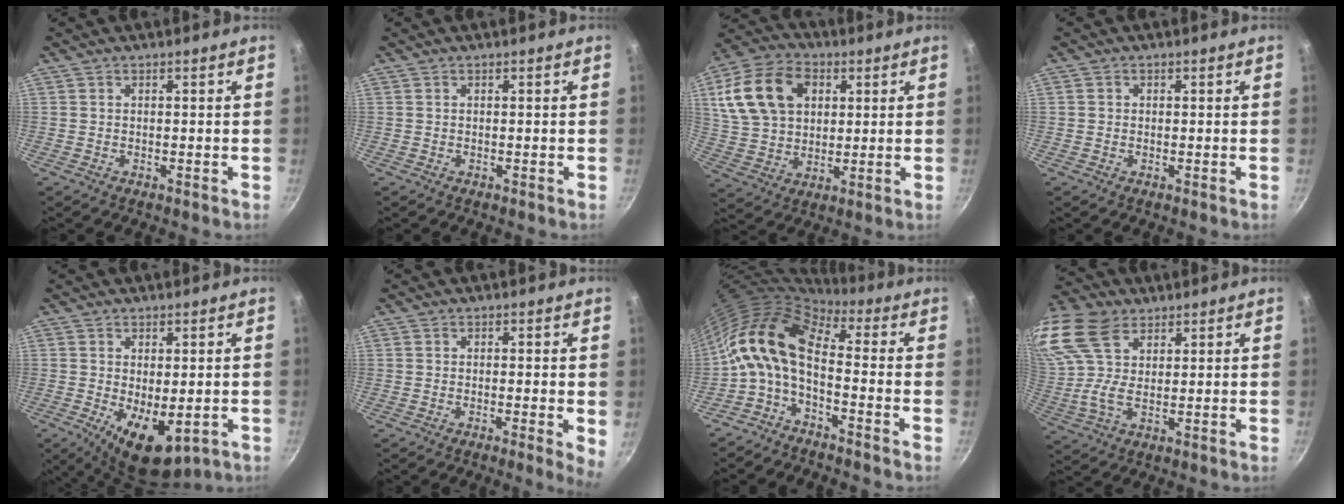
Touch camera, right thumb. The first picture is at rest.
{"total": 0.0}
{"total": 17.3, "force": [5.1, 12.4, 10.9], "torque": [-0.187, 0.007, 0.091]}
{"total": 0.9, "force": [0.0, 0.9, 0.2], "torque": [-0.001, 0.002, -0.002]}
{"total": 8.7, "force": [-1.7, 4.4, 7.3], "torque": [-0.099, -0.013, -0.011]}
{"total": 3.4, "force": [-0.2, 0.7, 3.3], "torque": [-0.041, -0.009, -0.007]}
{"total": 12.1, "force": [-1.2, 6.2, 10.3], "torque": [-0.194, 0.033, -0.039]}
{"total": 15.9, "force": [8.1, 9.3, 10.1], "torque": [-0.219, 0.010, 0.155]}